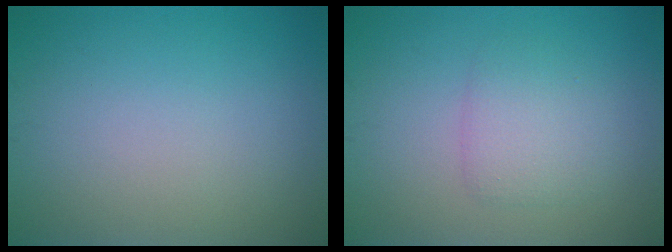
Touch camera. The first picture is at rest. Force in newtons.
{"total": 2.5, "press": 2.5, "slide": 0.3}